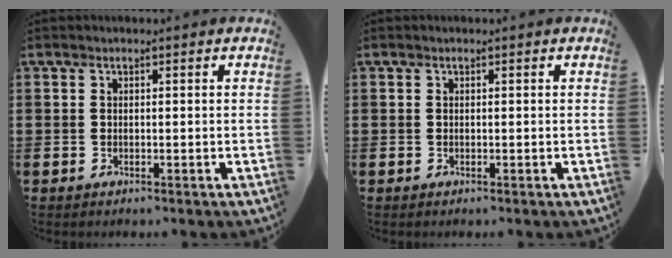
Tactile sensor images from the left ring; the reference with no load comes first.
{"total": 0.0}